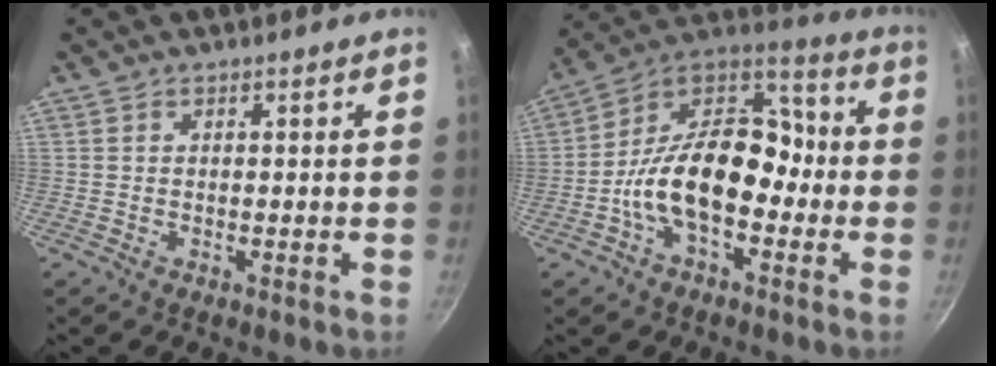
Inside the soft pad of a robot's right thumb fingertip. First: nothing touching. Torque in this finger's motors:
{"motor_torque": [0.67, 0.80, 1.73, -0.41, 0.19]}